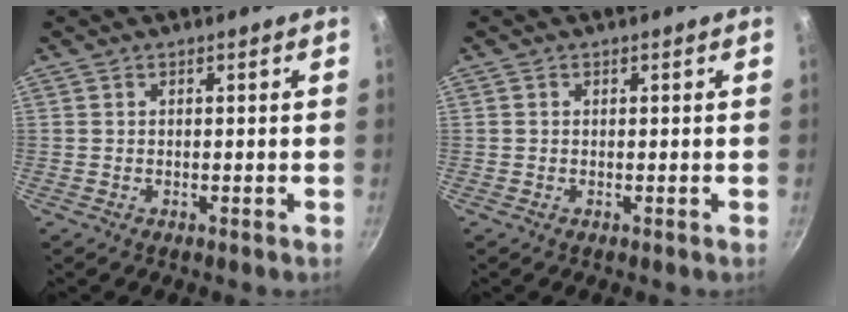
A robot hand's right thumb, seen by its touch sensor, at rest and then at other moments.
{"total": 0.0}